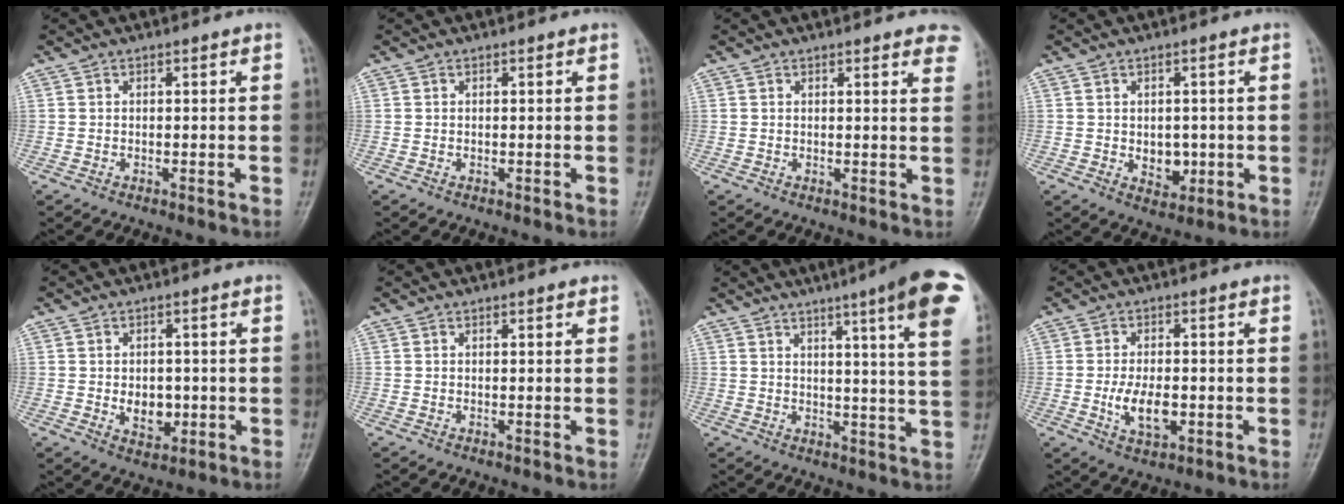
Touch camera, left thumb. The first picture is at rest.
{"total": 0.0}
{"total": 6.0, "force": [4.6, 1.7, 3.5], "torque": [-0.020, -0.013, 0.038]}
{"total": 4.7, "force": [-0.4, 3.5, 3.2], "torque": [-0.025, -0.004, 0.005]}
{"total": 5.4, "force": [-0.6, 3.9, 3.6], "torque": [-0.035, -0.002, 0.000]}
{"total": 0.7, "force": [0.5, 0.2, 0.5], "torque": [-0.008, -0.001, 0.004]}
{"total": 16.9, "force": [9.1, 1.2, 14.2], "torque": [-0.167, -0.032, 0.100]}
{"total": 6.4, "force": [-1.3, 3.4, 5.3], "torque": [-0.095, -0.003, -0.018]}